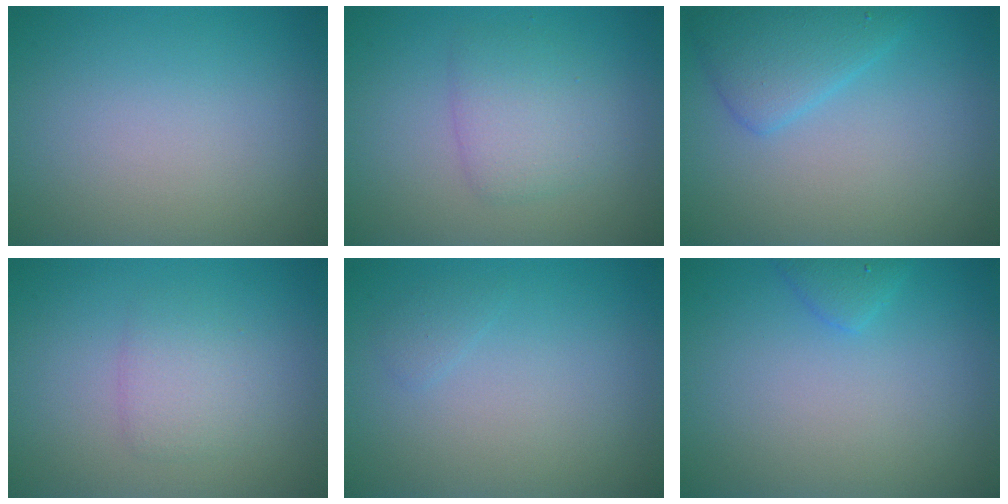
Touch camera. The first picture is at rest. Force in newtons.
{"total": 2.9, "press": 2.9, "slide": 0.1}
{"total": 3.3, "press": 3.3, "slide": 0.0}
{"total": 2.0, "press": 2.0, "slide": 0.1}
{"total": 0.7, "press": 0.7, "slide": 0.0}
{"total": 1.4, "press": 1.4, "slide": 0.1}